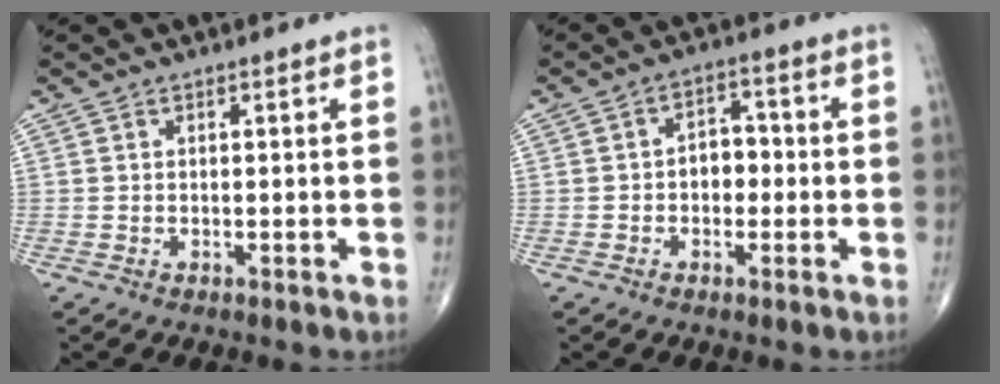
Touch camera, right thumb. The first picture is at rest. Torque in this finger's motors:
{"motor_torque": [0.12, -0.03, 0.44, -0.12, 0.00]}